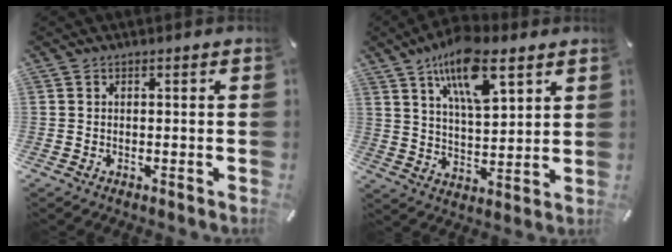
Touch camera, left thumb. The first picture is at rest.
{"total": 13.7, "force": [8.7, 5.5, 9.0], "torque": [-0.160, -0.027, 0.152]}